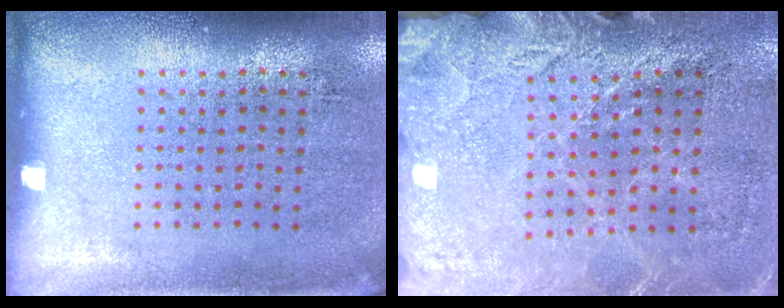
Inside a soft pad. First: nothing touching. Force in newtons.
{"total": 2.8, "press": 2.7, "slide": 0.6}